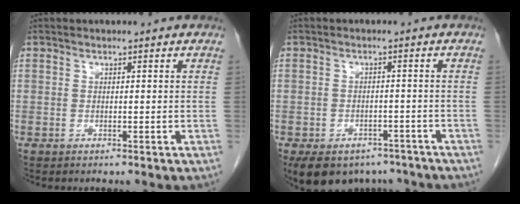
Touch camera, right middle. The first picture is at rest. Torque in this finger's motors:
{"motor_torque": [0.20, -0.19, 0.02, 0.04]}